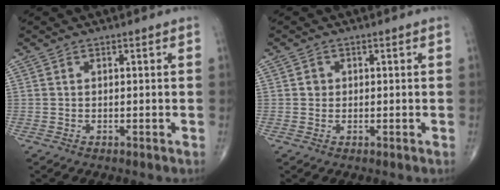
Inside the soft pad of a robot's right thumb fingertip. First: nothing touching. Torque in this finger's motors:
{"motor_torque": [0.07, 0.90, 0.24, -0.09, 0.01]}